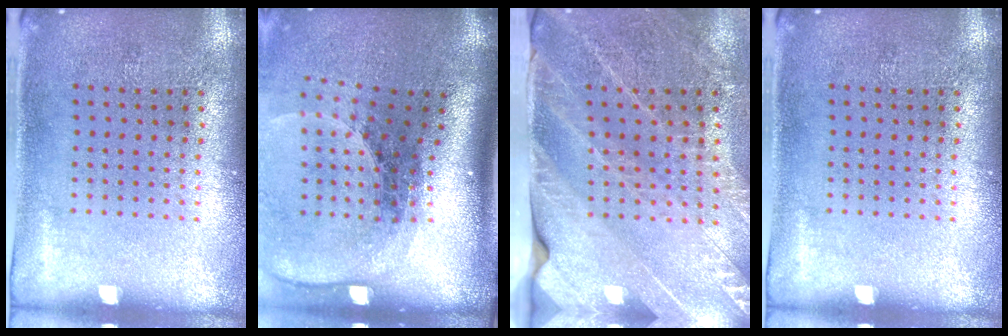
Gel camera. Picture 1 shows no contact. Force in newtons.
{"total": 2.6, "press": 1.9, "slide": 1.8}
{"total": 3.3, "press": 2.9, "slide": 1.6}
{"total": 0.0}